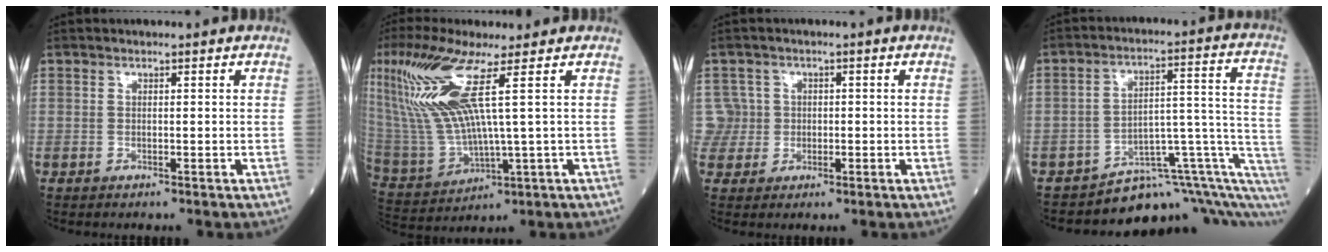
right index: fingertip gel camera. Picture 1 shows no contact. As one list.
[{"total": 13.8, "force": [5.6, 0.9, 12.6], "torque": [-0.301, -0.002, 0.119]}, {"total": 3.7, "force": [0.4, 3.6, -0.5], "torque": [0.023, 0.012, 0.007]}, {"total": 13.0, "force": [-10.8, 3.9, 6.0], "torque": [-0.041, 0.097, -0.137]}]